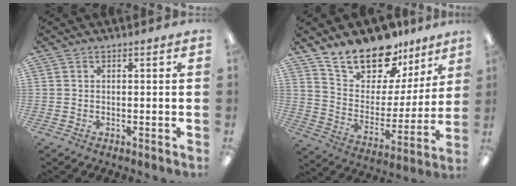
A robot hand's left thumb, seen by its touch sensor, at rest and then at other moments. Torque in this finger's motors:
{"motor_torque": [1.12, 1.09, 1.33, -1.44, 0.08]}